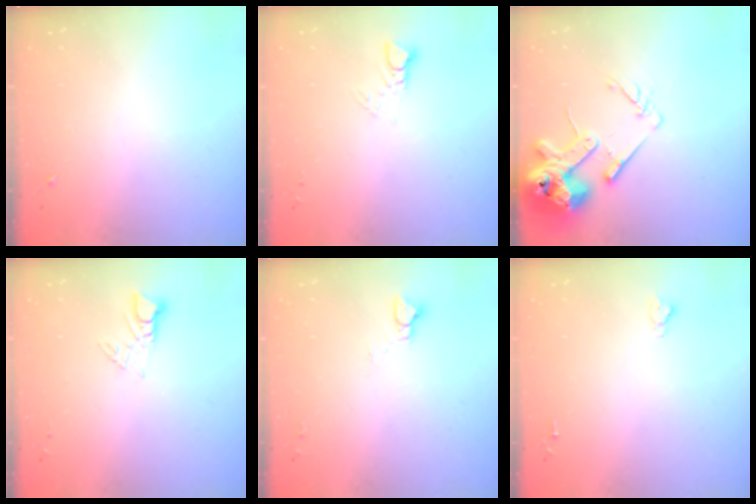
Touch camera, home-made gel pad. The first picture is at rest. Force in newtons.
{"total": 2.9, "press": 2.9, "slide": 0.2}
{"total": 16.1, "press": 15.9, "slide": 2.4}
{"total": 3.8, "press": 3.8, "slide": 0.2}
{"total": 3.9, "press": 3.9, "slide": 0.4}
{"total": 2.6, "press": 2.5, "slide": 0.3}